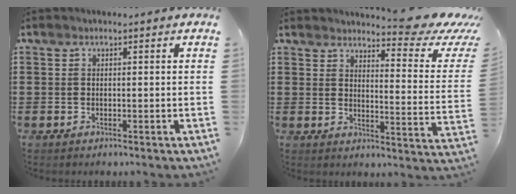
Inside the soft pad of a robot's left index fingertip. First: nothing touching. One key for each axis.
{"total": 6.5, "fx": 5.6, "fy": 0.7, "fz": 3.1, "tx": -0.045, "ty": -0.046, "tz": 0.088}